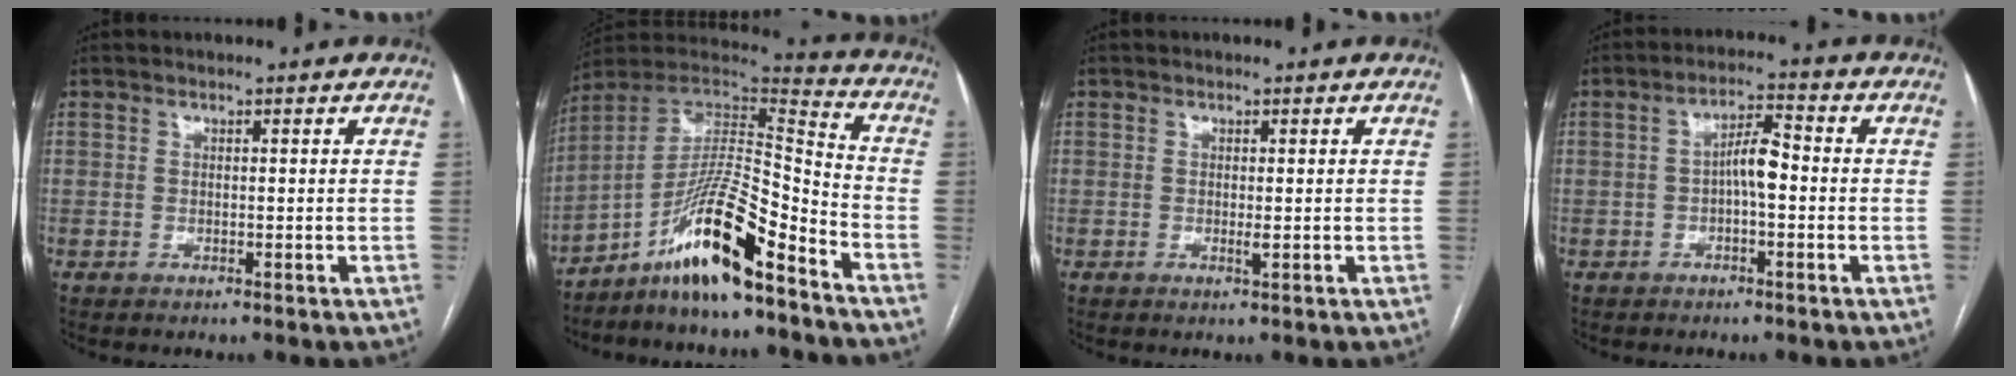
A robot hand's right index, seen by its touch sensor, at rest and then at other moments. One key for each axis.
{"total": 15.4, "fx": -10.1, "fy": 1.5, "fz": 11.5, "tx": -0.211, "ty": 0.015, "tz": -0.178}
{"total": 0.8, "fx": 0.0, "fy": 0.1, "fz": 0.8, "tx": -0.015, "ty": -0.004, "tz": 0.001}
{"total": 4.5, "fx": -0.6, "fy": 1.2, "fz": 4.3, "tx": -0.074, "ty": 0.016, "tz": -0.011}